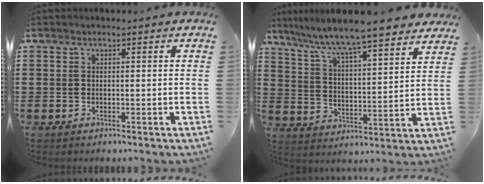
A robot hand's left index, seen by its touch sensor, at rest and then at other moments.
{"total": 7.2, "force": [6.4, -0.1, 3.1], "torque": [-0.090, -0.043, 0.103]}